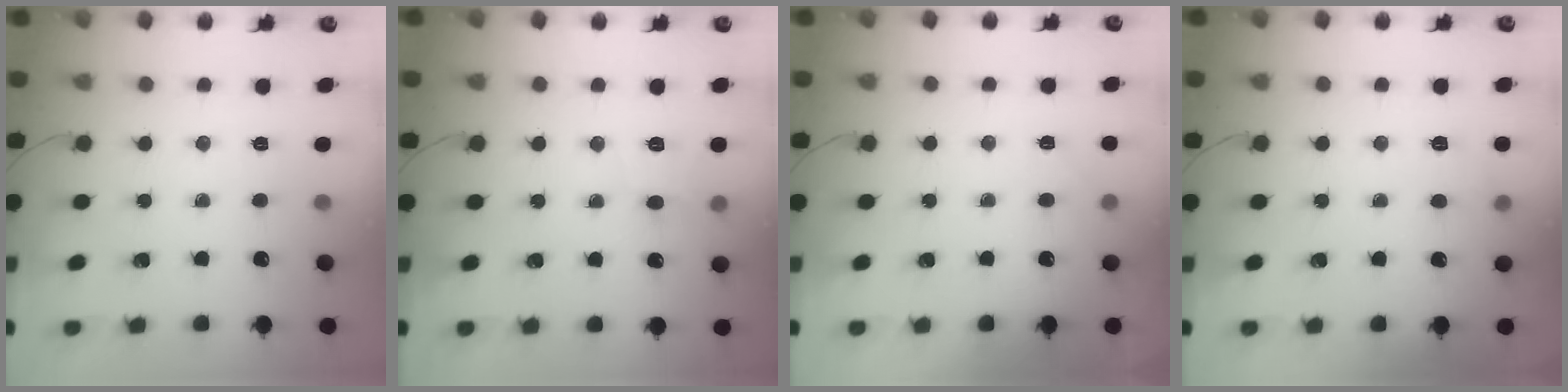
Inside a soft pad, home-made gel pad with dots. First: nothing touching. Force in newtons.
{"total": 6.6, "press": 6.5, "slide": 1.4}
{"total": 4.2, "press": 4.0, "slide": 1.4}
{"total": 6.8, "press": 6.6, "slide": 1.6}